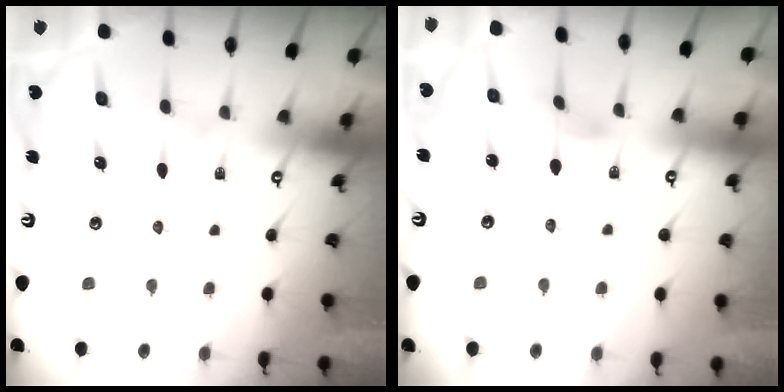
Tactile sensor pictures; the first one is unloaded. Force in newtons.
{"total": 0.0}